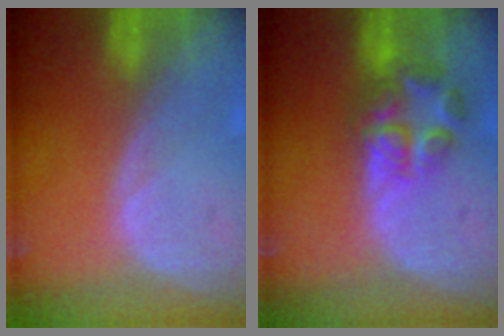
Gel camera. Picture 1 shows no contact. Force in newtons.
{"total": 6.0, "press": 5.9, "slide": 0.7}